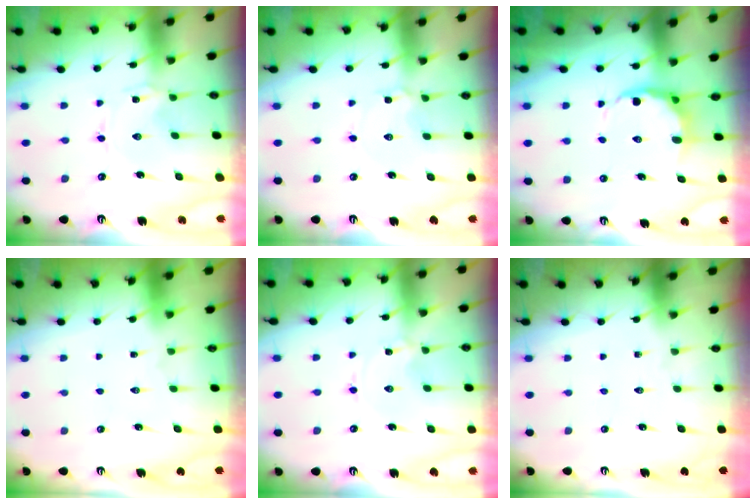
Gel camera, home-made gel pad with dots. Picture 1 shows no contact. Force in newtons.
{"total": 2.8, "press": 2.8, "slide": 0.3}
{"total": 6.8, "press": 6.5, "slide": 2.2}
{"total": 1.6, "press": 1.6, "slide": 0.1}
{"total": 0.0}
{"total": 0.0}